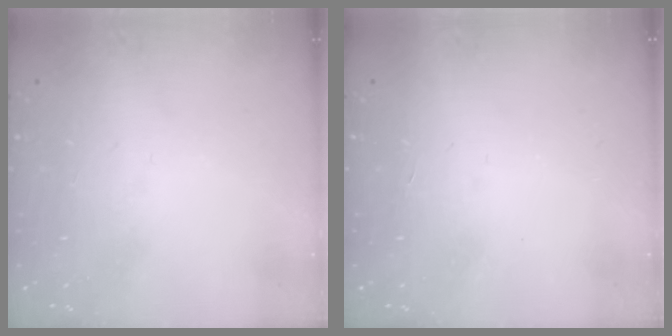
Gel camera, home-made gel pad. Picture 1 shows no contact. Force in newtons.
{"total": 1.6, "press": 1.6, "slide": 0.1}